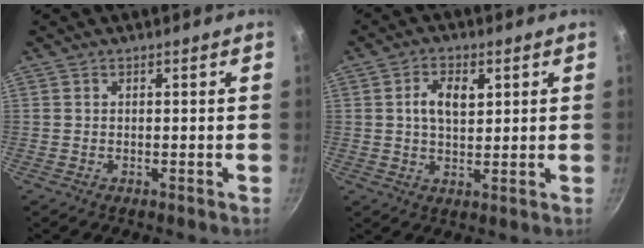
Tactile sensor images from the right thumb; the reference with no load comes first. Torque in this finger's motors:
{"motor_torque": [-0.03, 0.01, 0.64, 0.01, 0.13]}